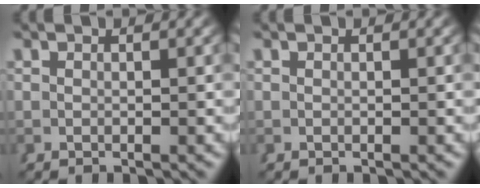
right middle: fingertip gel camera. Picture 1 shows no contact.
{"total": 0.0}